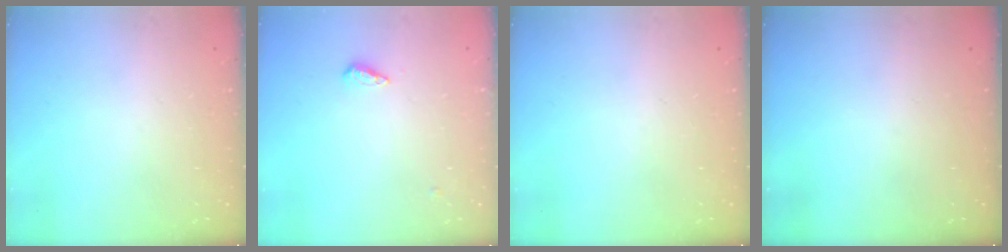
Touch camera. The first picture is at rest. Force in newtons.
{"total": 3.5, "press": 3.5, "slide": 0.4}
{"total": 0.0}
{"total": 0.0}